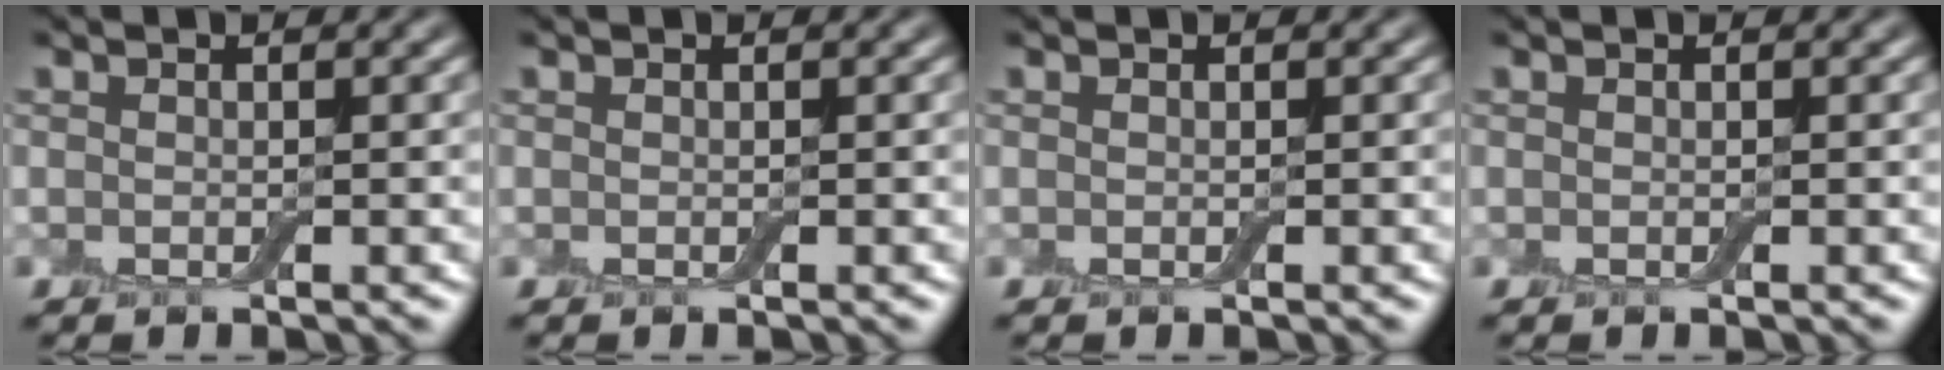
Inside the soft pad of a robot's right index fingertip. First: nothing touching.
{"total": 0.0}
{"total": 0.0}
{"total": 0.0}